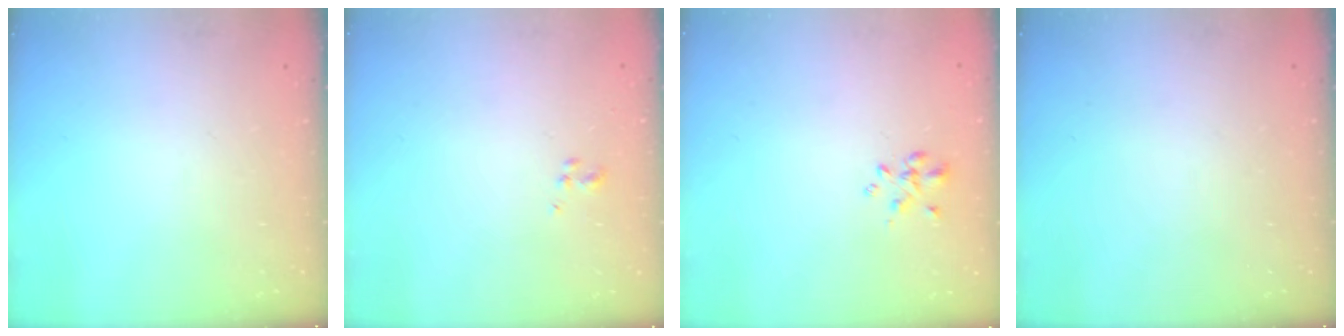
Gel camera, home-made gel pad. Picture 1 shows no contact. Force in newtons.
{"total": 1.3, "press": 1.2, "slide": 0.6}
{"total": 1.0, "press": 0.9, "slide": 0.4}
{"total": 0.0}